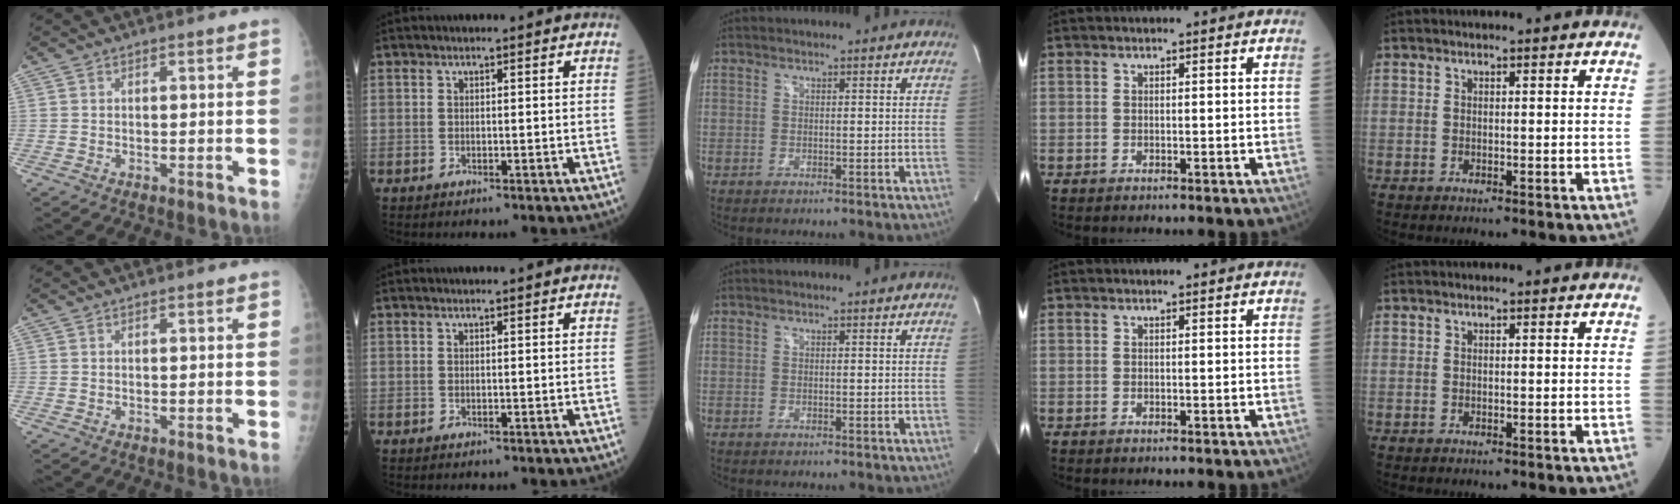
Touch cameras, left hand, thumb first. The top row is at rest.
{}